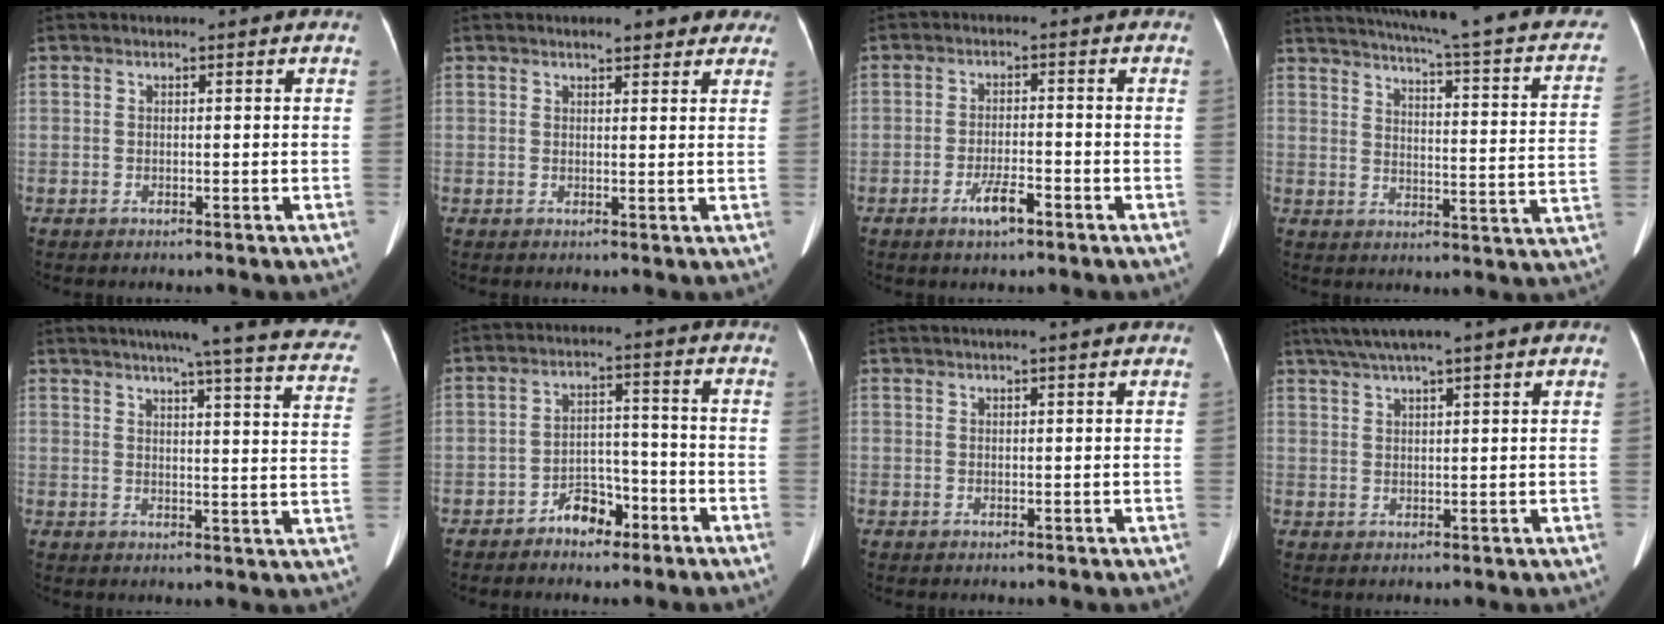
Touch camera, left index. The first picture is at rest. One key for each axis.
{"total": 4.0, "fx": 3.2, "fy": 1.2, "fz": 1.9, "tx": -0.014, "ty": 0.012, "tz": 0.035}
{"total": 3.9, "fx": -2.4, "fy": 0.8, "fz": 2.9, "tx": -0.056, "ty": -0.002, "tz": -0.043}
{"total": 24.3, "fx": 19.4, "fy": 2.6, "fz": 14.4, "tx": -0.206, "ty": -0.025, "tz": 0.222}
{"total": 24.2, "fx": 20.8, "fy": 1.3, "fz": 12.4, "tx": -0.164, "ty": -0.043, "tz": 0.228}
{"total": 5.0, "fx": -3.5, "fy": 2.7, "fz": 2.4, "tx": -0.037, "ty": 0.018, "tz": -0.057}
{"total": 5.4, "fx": 4.6, "fy": -0.5, "fz": 2.8, "tx": -0.032, "ty": 0.030, "tz": 0.055}
{"total": 7.9, "fx": 6.0, "fy": -0.5, "fz": 5.1, "tx": -0.090, "ty": 0.039, "tz": 0.096}